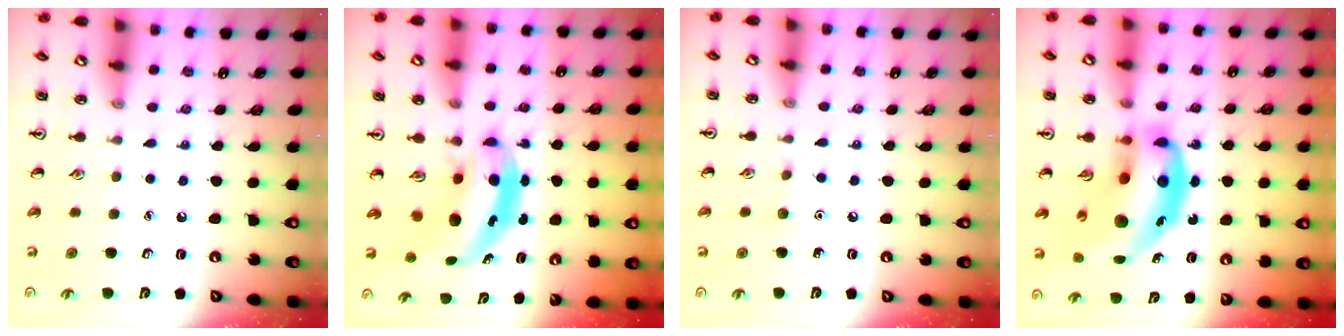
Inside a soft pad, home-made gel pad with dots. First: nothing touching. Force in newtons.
{"total": 5.7, "press": 5.6, "slide": 1.3}
{"total": 4.1, "press": 3.9, "slide": 1.4}
{"total": 18.7, "press": 18.0, "slide": 5.3}